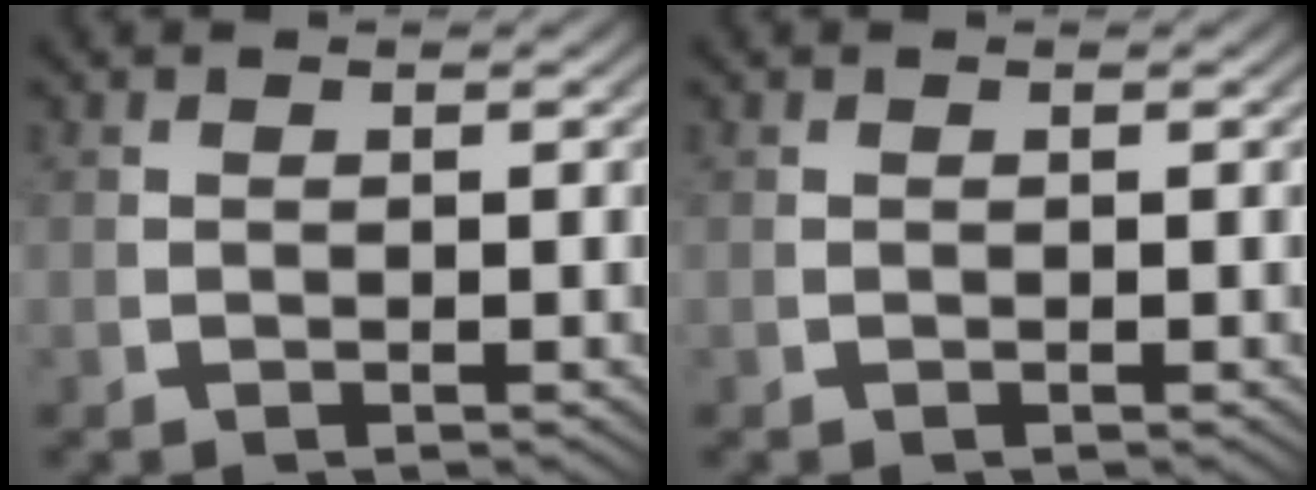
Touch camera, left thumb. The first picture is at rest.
{"total": 0.0}